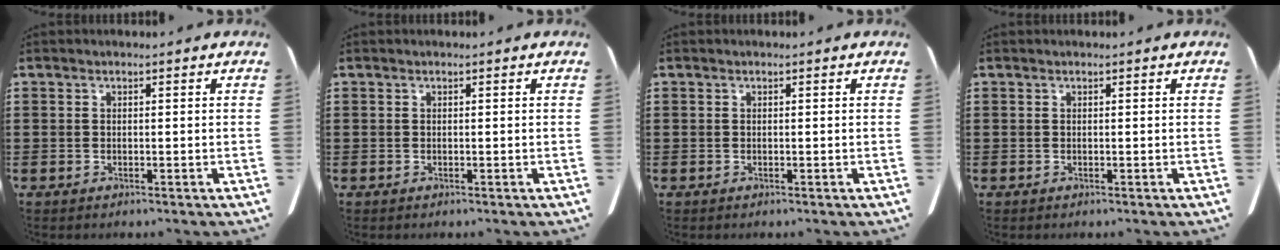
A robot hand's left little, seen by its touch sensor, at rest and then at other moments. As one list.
[{"total": 0.0}, {"total": 0.0}, {"total": 0.0}]